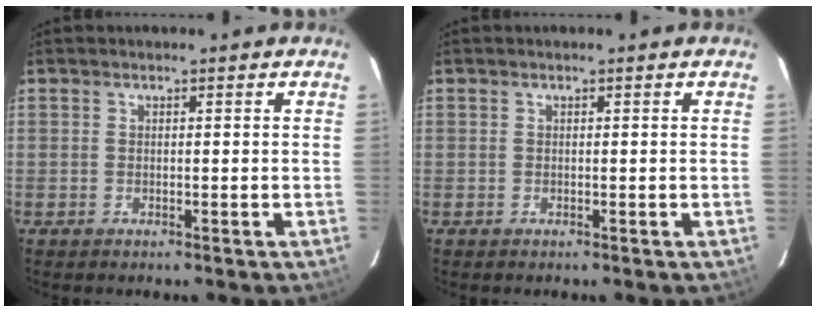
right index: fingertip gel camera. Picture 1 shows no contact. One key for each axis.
{"total": 0.0}